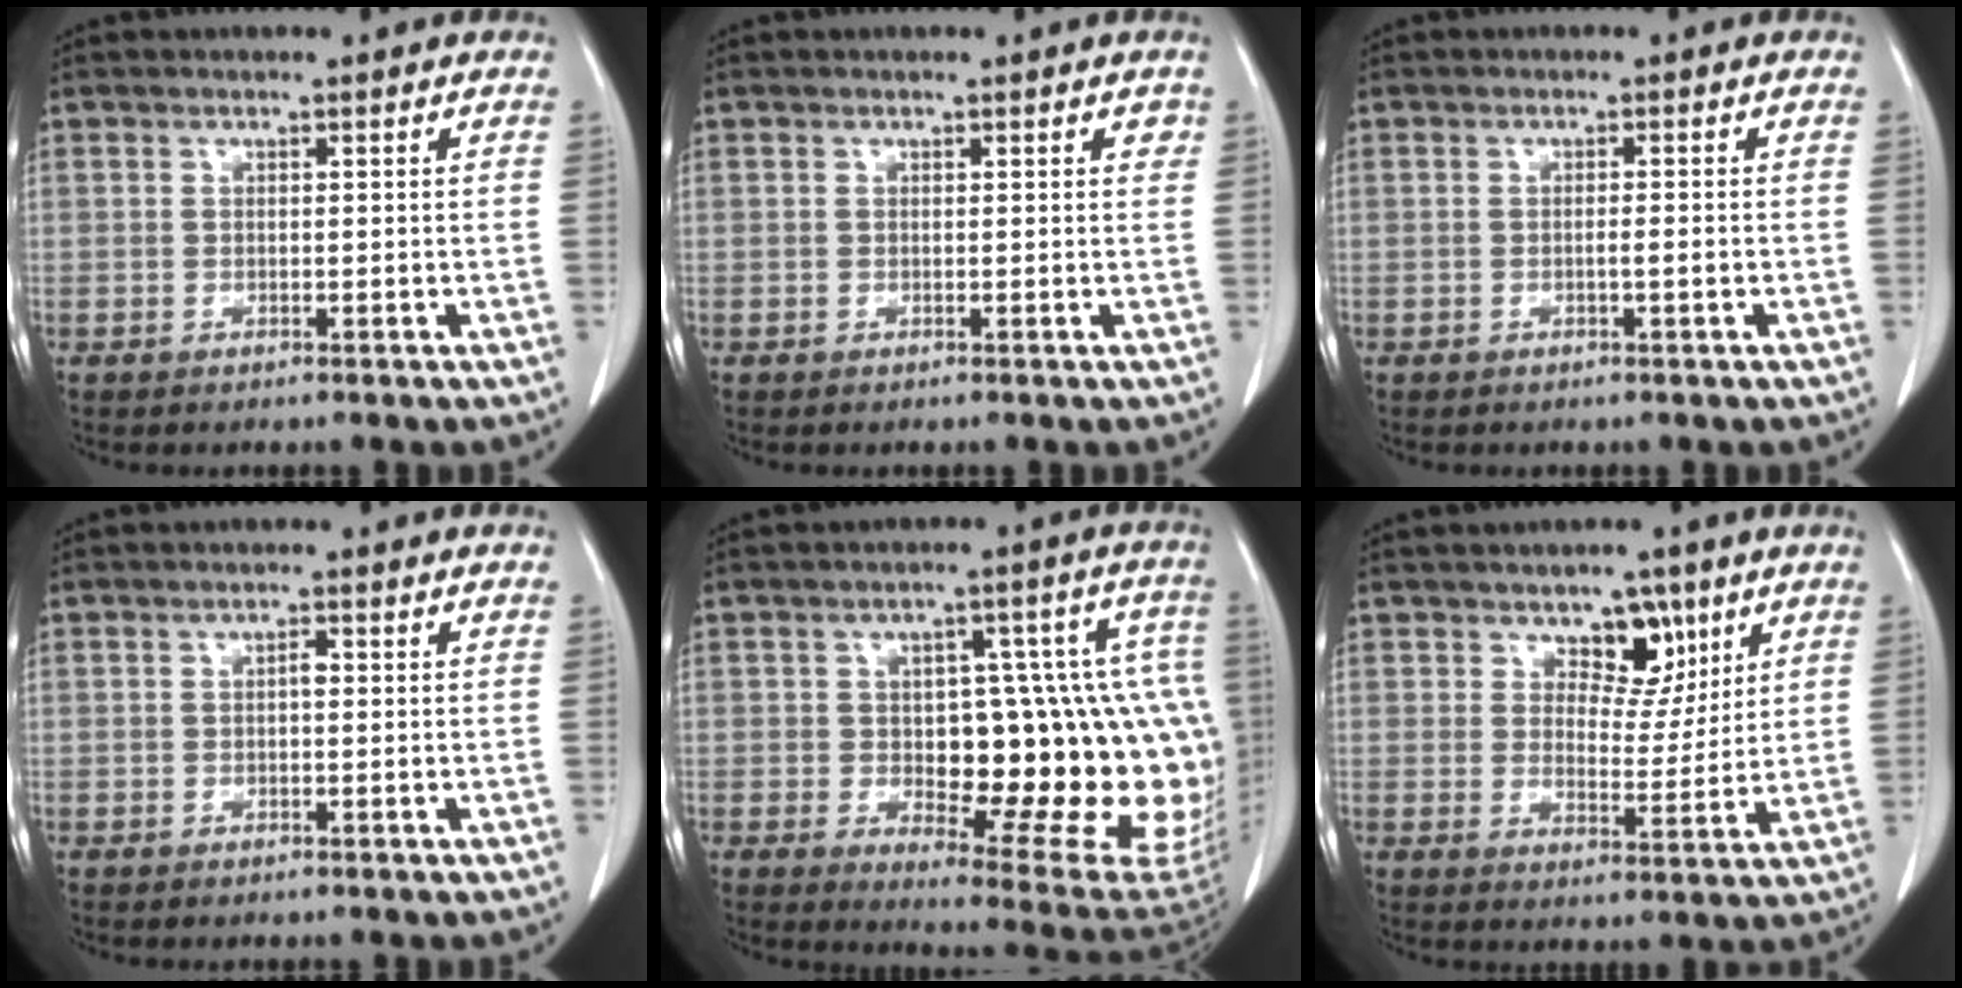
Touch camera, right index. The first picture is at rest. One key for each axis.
{"total": 0.8, "fx": 0.5, "fy": 0.4, "fz": 0.5, "tx": 0.001, "ty": 0.000, "tz": 0.002}
{"total": 1.3, "fx": -0.3, "fy": 0.0, "fz": 1.3, "tx": -0.023, "ty": 0.000, "tz": -0.005}
{"total": 1.1, "fx": 0.1, "fy": 0.5, "fz": 1.0, "tx": -0.016, "ty": 0.004, "tz": -0.001}
{"total": 23.8, "fx": -0.7, "fy": 8.4, "fz": 22.2, "tx": -0.217, "ty": 0.033, "tz": 0.020}
{"total": 6.7, "fx": 3.8, "fy": 4.0, "fz": 3.9, "tx": -0.049, "ty": 0.002, "tz": 0.062}